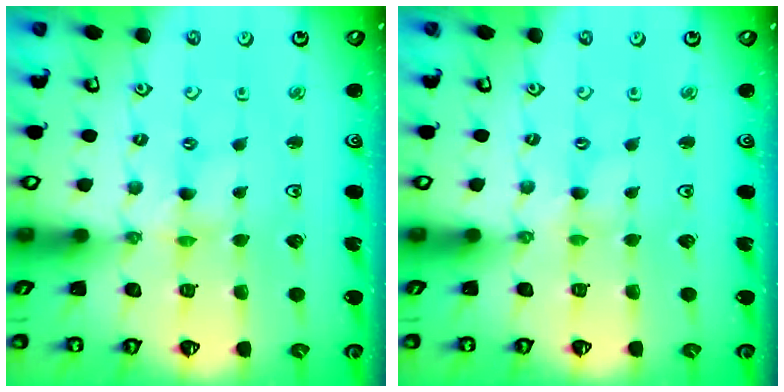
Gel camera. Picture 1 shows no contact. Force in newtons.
{"total": 0.0}